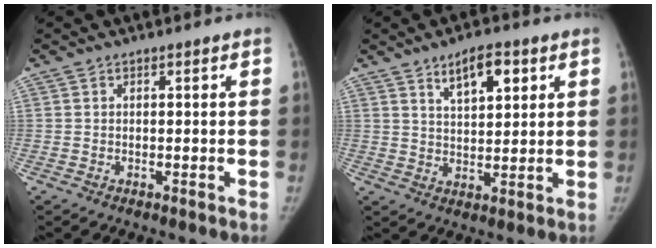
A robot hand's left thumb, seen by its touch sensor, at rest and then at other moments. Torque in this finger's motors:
{"motor_torque": [-0.14, 0.23, 0.83, -0.53, 0.00]}